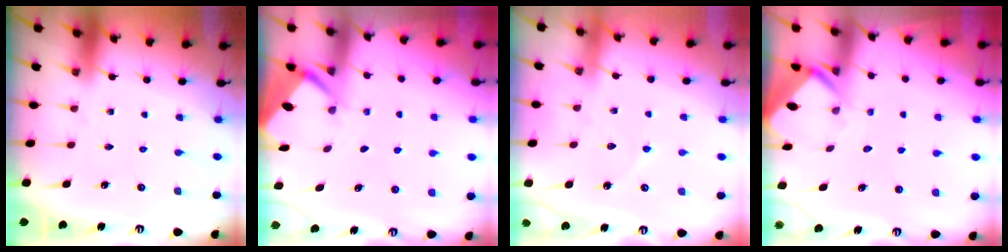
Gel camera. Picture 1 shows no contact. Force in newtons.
{"total": 2.7, "press": 2.6, "slide": 0.4}
{"total": 2.9, "press": 2.9, "slide": 0.4}
{"total": 3.0, "press": 3.0, "slide": 0.2}